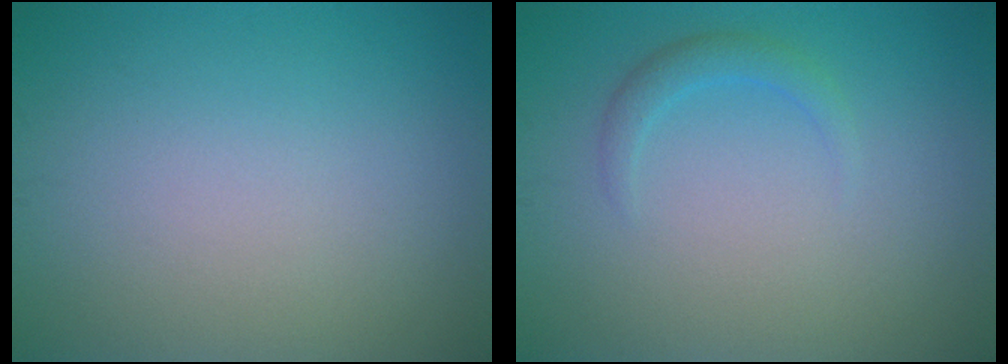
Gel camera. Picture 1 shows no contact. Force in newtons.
{"total": 1.5, "press": 1.5, "slide": 0.1}